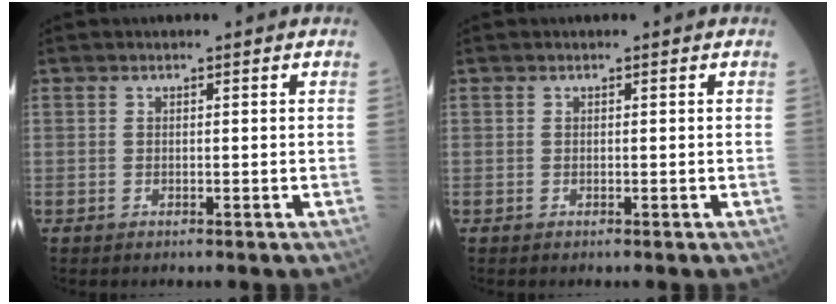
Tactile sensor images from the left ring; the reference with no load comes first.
{"total": 0.0}